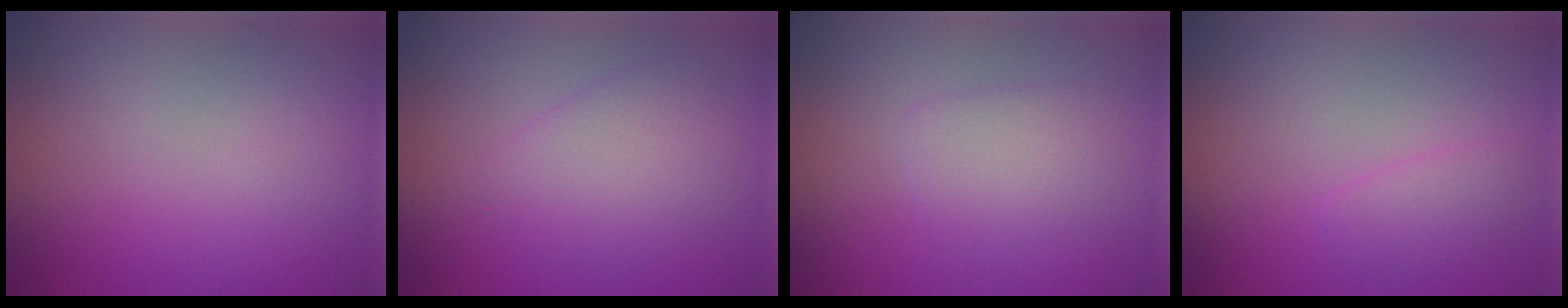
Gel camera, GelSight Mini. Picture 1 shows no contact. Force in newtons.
{"total": 3.4, "press": 3.4, "slide": 0.1}
{"total": 2.1, "press": 2.1, "slide": 0.1}
{"total": 1.6, "press": 1.6, "slide": 0.0}